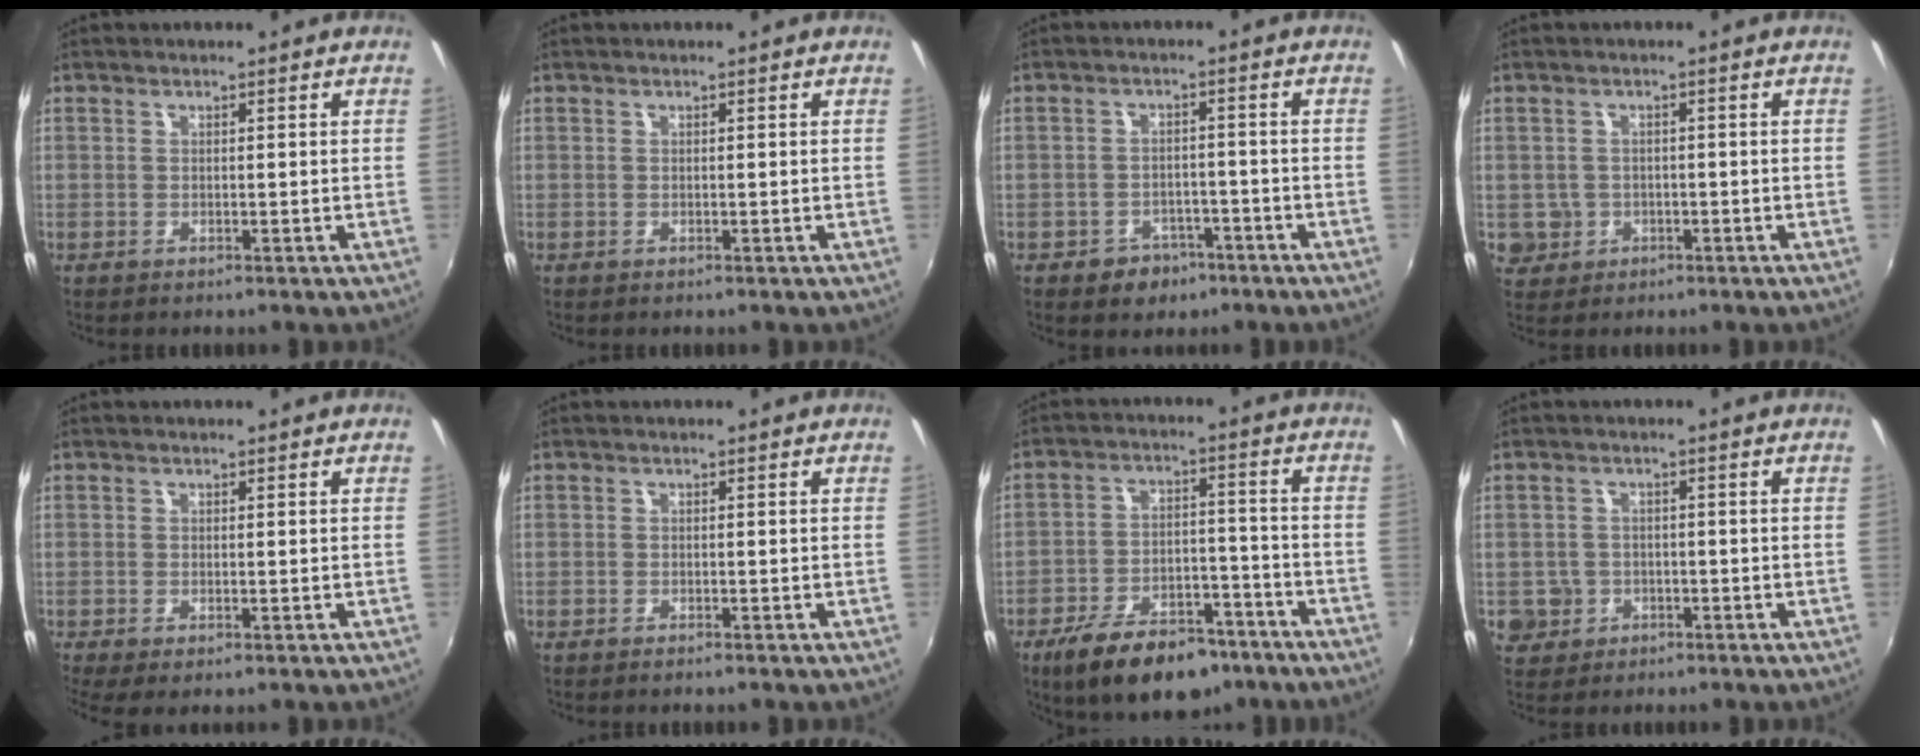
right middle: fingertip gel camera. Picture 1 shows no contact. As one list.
[{"total": 0.0}, {"total": 5.0, "force": [-3.2, 3.7, 1.2], "torque": [-0.038, 0.009, -0.036]}, {"total": 4.8, "force": [-1.0, 4.5, 1.1], "torque": [-0.034, 0.001, -0.006]}, {"total": 2.5, "force": [-0.6, 0.2, 2.4], "torque": [-0.045, -0.010, -0.009]}, {"total": 0.6, "force": [-0.5, 0.1, 0.2], "torque": [-0.004, -0.003, -0.012]}, {"total": 15.8, "force": [-11.3, 7.1, 8.5], "torque": [-0.165, -0.004, -0.168]}, {"total": 5.4, "force": [-1.5, 5.1, 1.2], "torque": [-0.040, 0.007, -0.017]}]